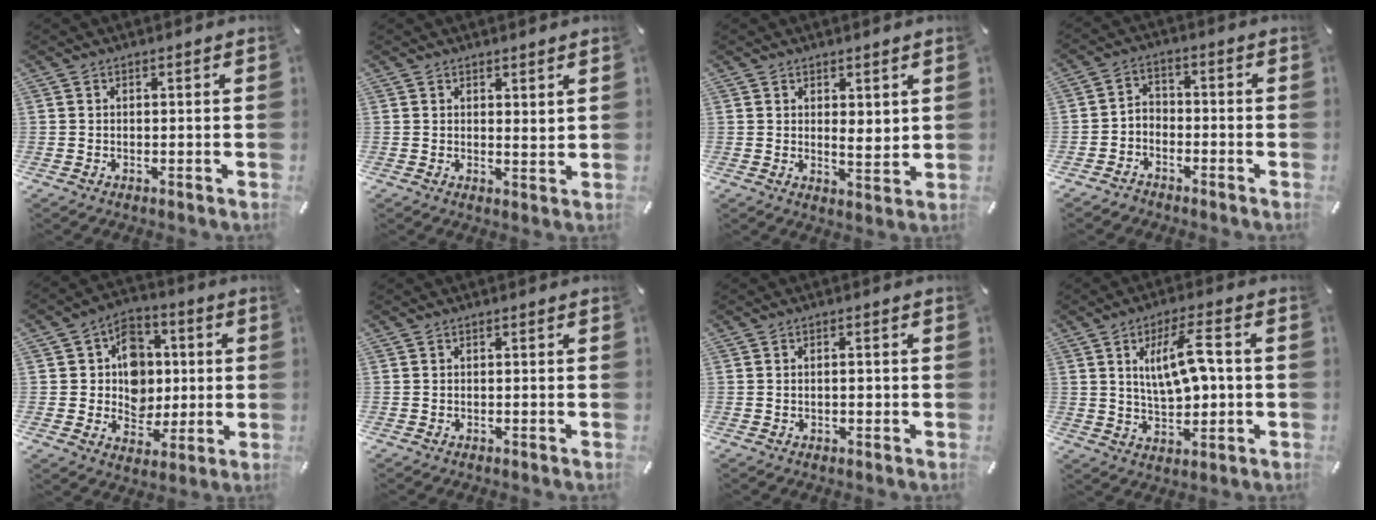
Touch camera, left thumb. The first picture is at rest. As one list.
[{"total": 2.1, "force": [2.0, 0.8, 0.2], "torque": [0.003, -0.011, 0.036]}, {"total": 3.5, "force": [2.5, 1.8, 1.7], "torque": [-0.021, -0.016, 0.044]}, {"total": 4.1, "force": [-3.2, 2.6, 0.6], "torque": [-0.015, 0.012, -0.066]}, {"total": 11.2, "force": [0.8, 10.2, 4.6], "torque": [-0.055, -0.001, 0.018]}, {"total": 0.0}, {"total": 1.7, "force": [-0.1, 0.9, 1.4], "torque": [-0.028, 0.003, -0.004]}, {"total": 11.1, "force": [2.1, 4.7, 9.8], "torque": [-0.166, 0.003, 0.031]}]